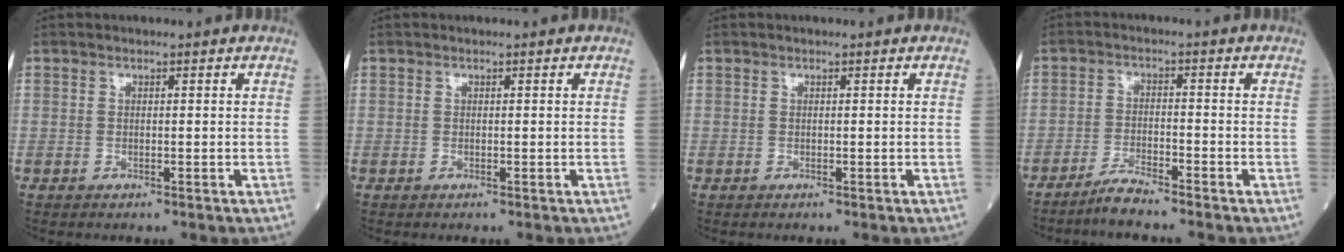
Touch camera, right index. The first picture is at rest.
{"total": 0.0}
{"total": 0.0}
{"total": 3.7, "force": [-3.4, -0.4, 1.2], "torque": [-0.026, -0.014, -0.071]}